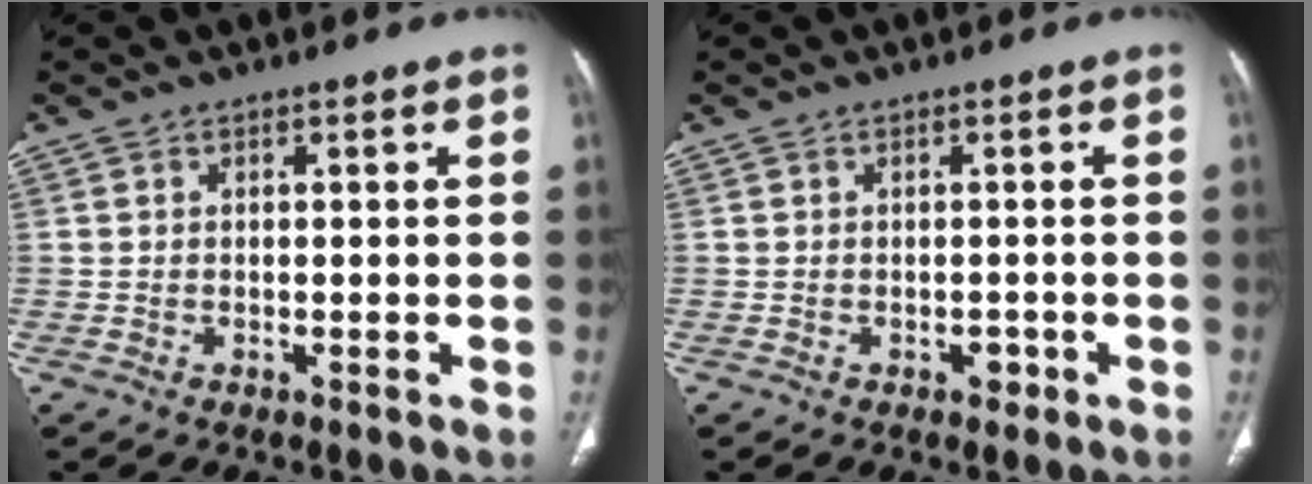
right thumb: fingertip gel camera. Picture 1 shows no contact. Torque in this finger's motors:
{"motor_torque": [1.69, 1.19, 0.56, -0.17, -0.05]}